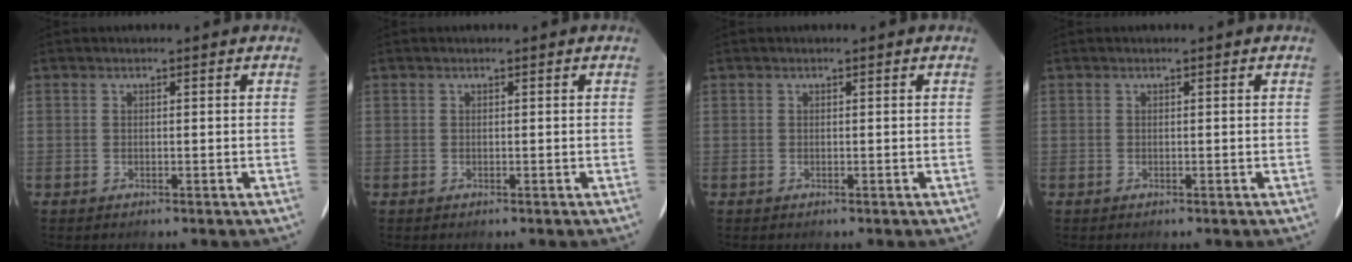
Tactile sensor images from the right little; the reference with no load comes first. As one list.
[{"total": 0.0}, {"total": 0.0}, {"total": 0.0}]